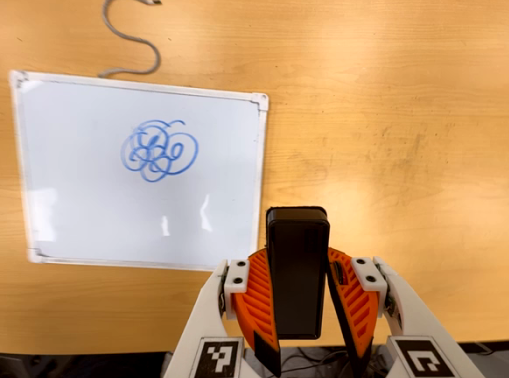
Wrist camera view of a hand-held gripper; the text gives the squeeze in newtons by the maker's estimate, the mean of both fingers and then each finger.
{"total": 7.9, "left": 6.8, "right": 8.9}